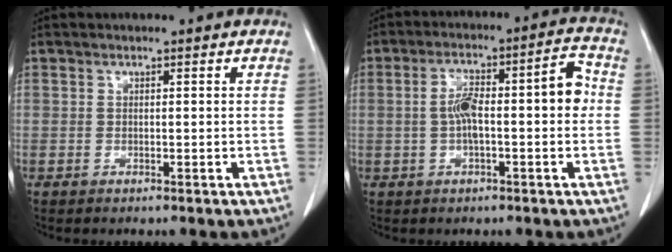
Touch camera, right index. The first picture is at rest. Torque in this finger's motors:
{"motor_torque": [0.31, 0.07, 0.20, 0.06]}